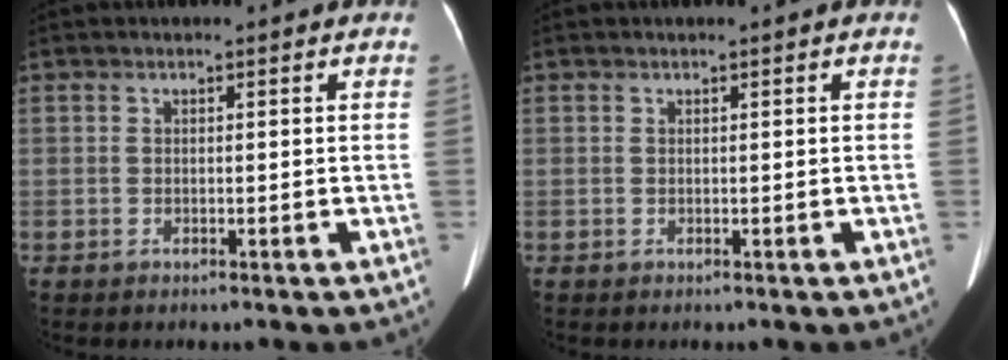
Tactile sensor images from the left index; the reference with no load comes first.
{"total": 0.0}